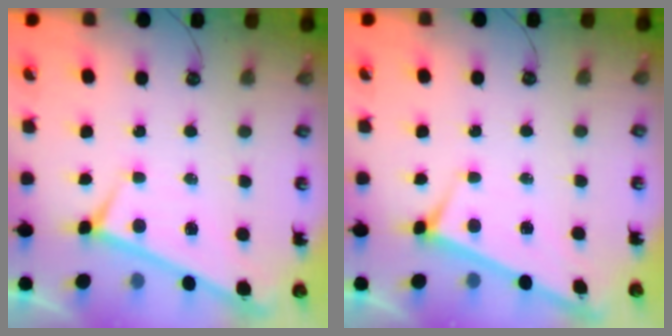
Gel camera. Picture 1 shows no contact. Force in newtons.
{"total": 3.1, "press": 3.0, "slide": 0.3}